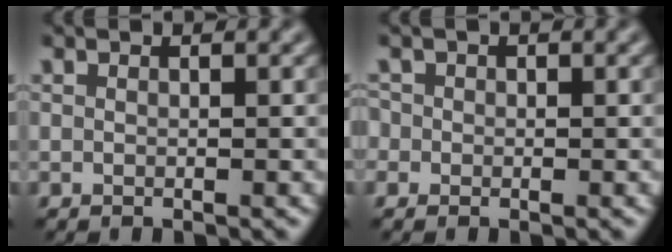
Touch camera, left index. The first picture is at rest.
{"total": 1.2, "force": [-0.1, 1.2, 0.1], "torque": [-0.001, 0.002, -0.011]}